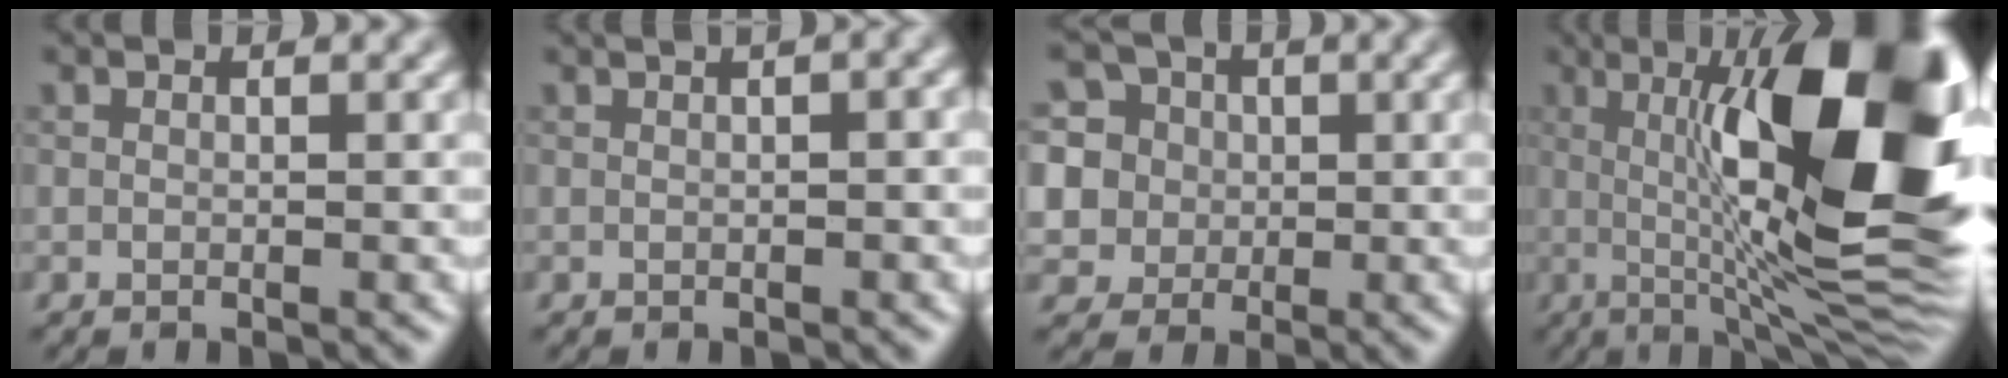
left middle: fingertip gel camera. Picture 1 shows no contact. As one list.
[{"total": 6.2, "force": [2.4, 3.0, 4.9], "torque": [-0.029, 0.045, 0.006]}, {"total": 9.8, "force": [4.1, 8.1, 3.7], "torque": [-0.094, 0.036, 0.053]}, {"total": 17.7, "force": [2.4, 4.9, 16.8], "torque": [-0.224, 0.019, 0.026]}]